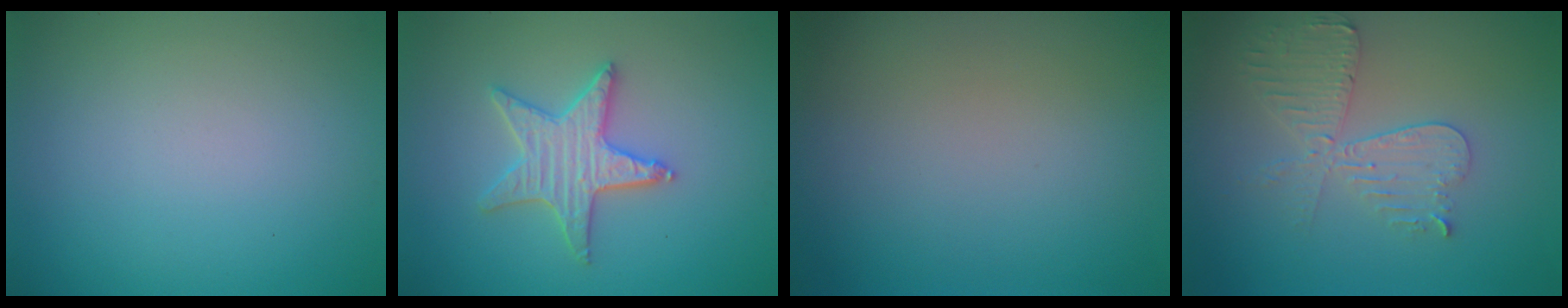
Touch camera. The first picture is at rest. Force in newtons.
{"total": 3.5, "press": 3.4, "slide": 0.8}
{"total": 0.0}
{"total": 4.1, "press": 3.6, "slide": 2.0}